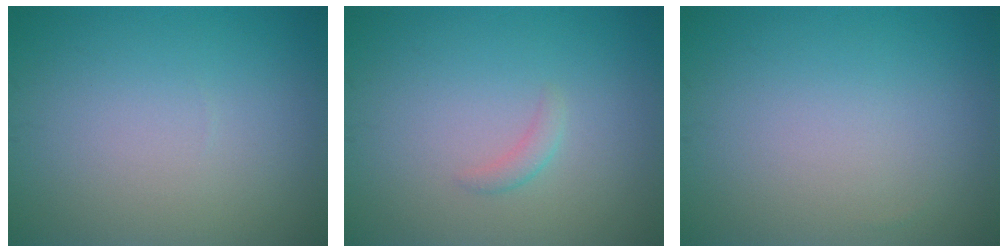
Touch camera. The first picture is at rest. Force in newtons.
{"total": 1.0, "press": 1.0, "slide": 0.0}
{"total": 0.0}